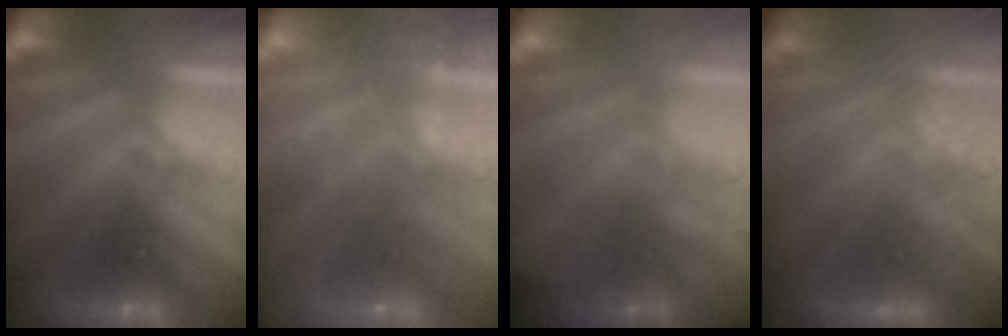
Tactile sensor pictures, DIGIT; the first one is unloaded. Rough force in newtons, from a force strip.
{"total": 2.4}
{"total": 2.6}
{"total": 3.6}